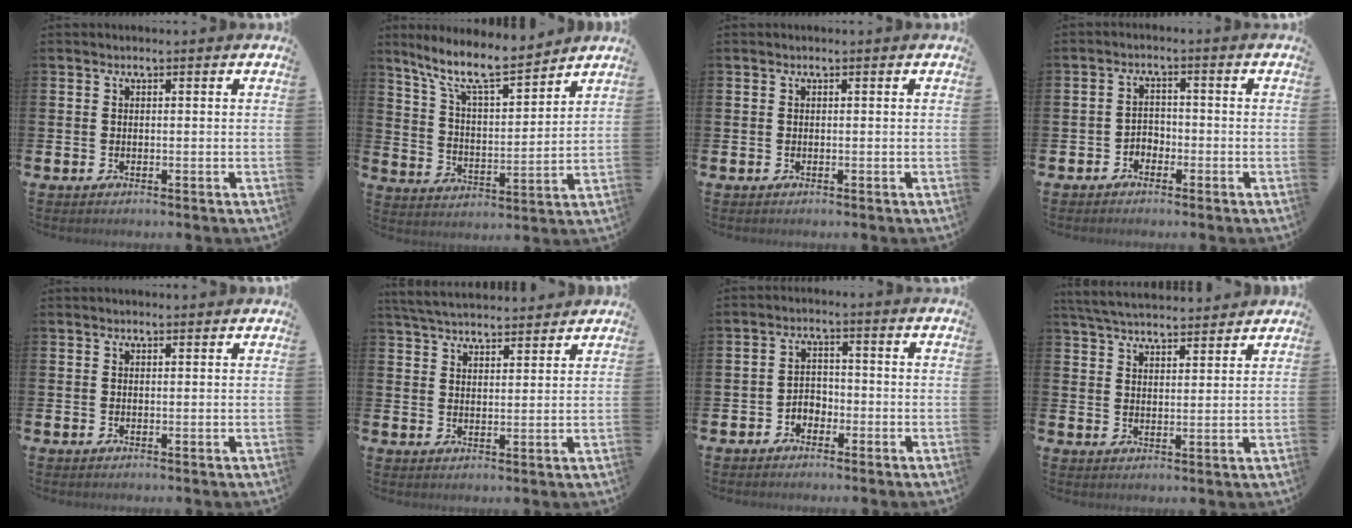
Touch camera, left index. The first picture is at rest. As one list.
[{"total": 9.9, "force": [8.7, 1.5, 4.4], "torque": [-0.112, -0.050, 0.151]}, {"total": 0.0}, {"total": 2.2, "force": [-1.7, 1.3, 0.2], "torque": [-0.013, 0.006, -0.039]}, {"total": 0.6, "force": [0.6, 0.0, 0.1], "torque": [0.007, -0.004, 0.008]}, {"total": 4.8, "force": [4.7, 0.6, 0.5], "torque": [-0.030, -0.022, 0.086]}, {"total": 2.5, "force": [-1.9, 1.6, 0.4], "torque": [-0.018, 0.009, -0.042]}, {"total": 5.1, "force": [5.0, 0.6, 0.7], "torque": [-0.034, -0.025, 0.091]}]